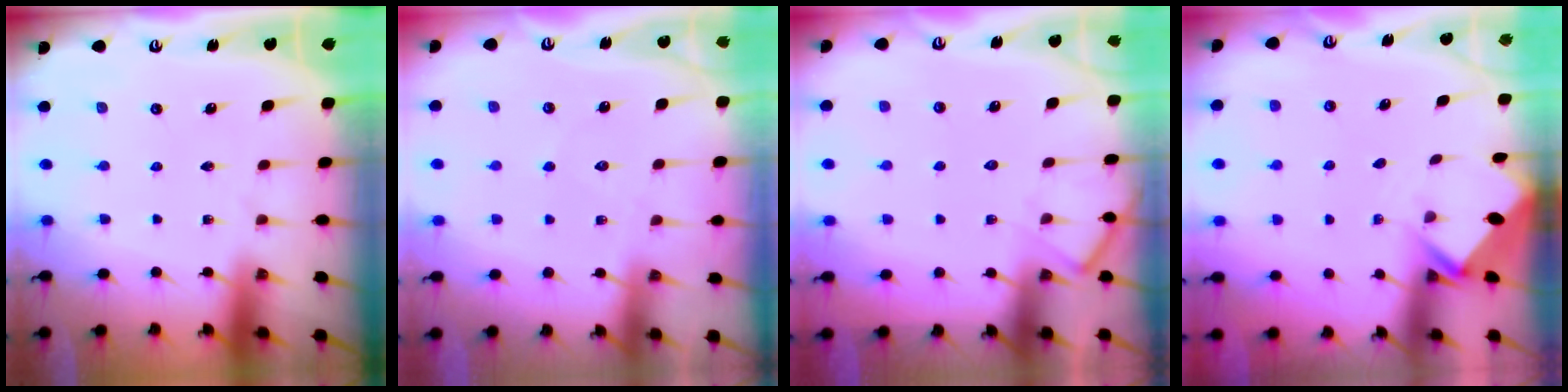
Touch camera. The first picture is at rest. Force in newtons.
{"total": 5.0, "press": 5.0, "slide": 0.6}
{"total": 7.5, "press": 7.4, "slide": 0.7}
{"total": 2.8, "press": 2.8, "slide": 0.2}